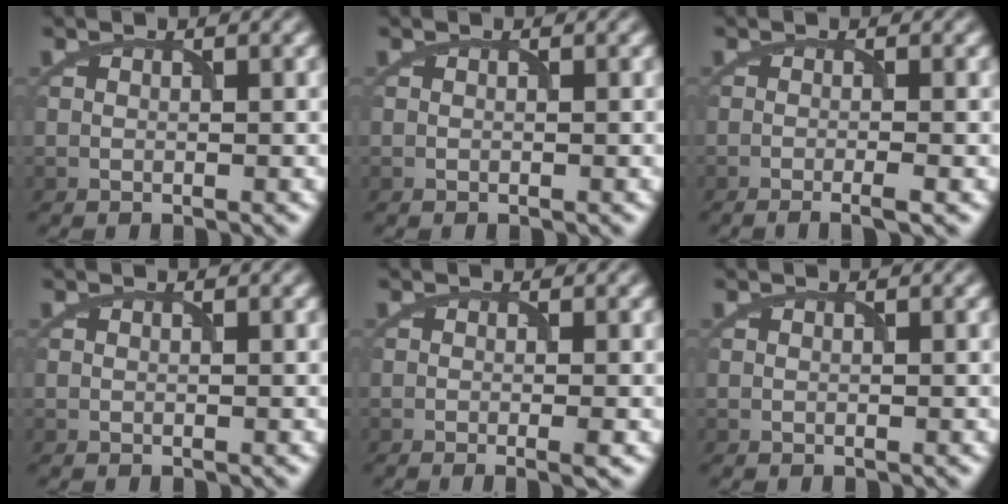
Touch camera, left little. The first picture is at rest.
{"total": 0.0}
{"total": 2.2, "force": [-0.9, 0.4, 1.9], "torque": [-0.026, -0.002, -0.022]}
{"total": 0.0}
{"total": 2.2, "force": [-0.6, 0.5, 2.1], "torque": [-0.023, -0.004, -0.012]}
{"total": 0.0}